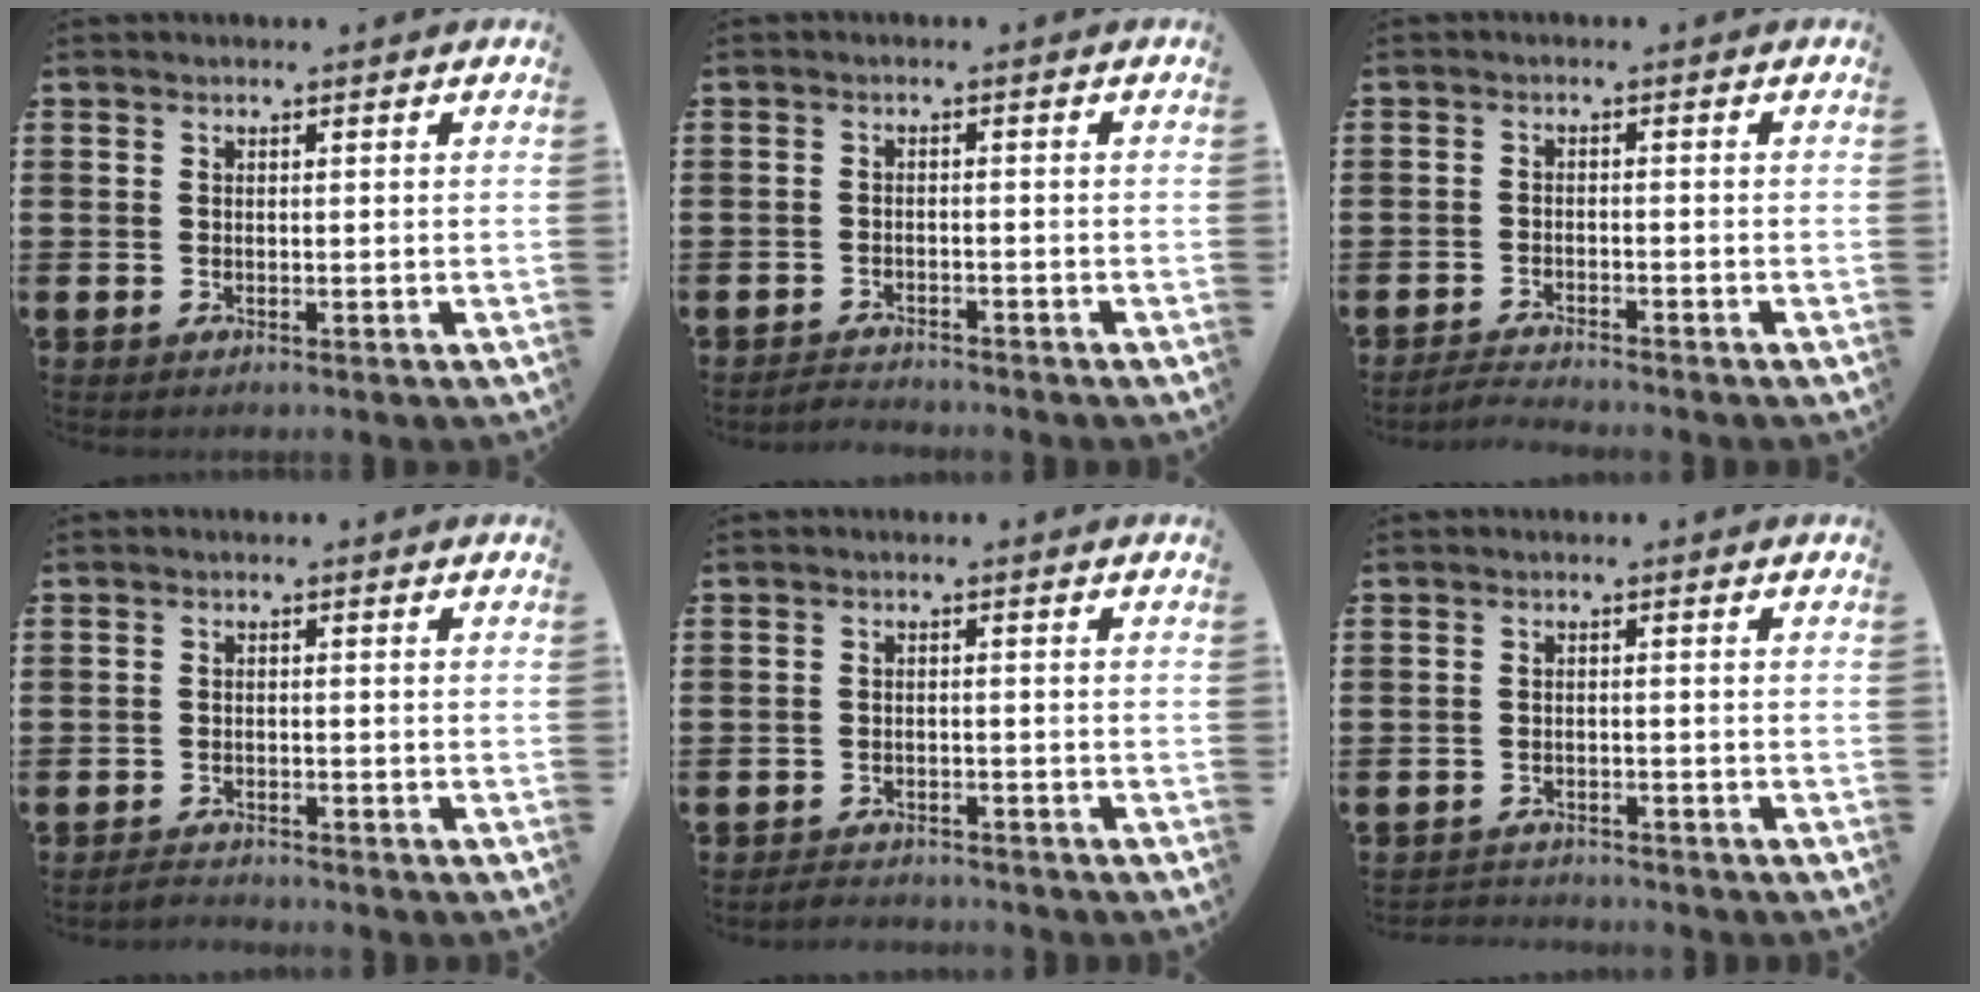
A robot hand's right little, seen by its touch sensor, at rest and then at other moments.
{"total": 1.6, "force": [-1.6, 0.0, -0.2], "torque": [-0.002, 0.004, -0.034]}
{"total": 1.8, "force": [-1.8, -0.1, 0.1], "torque": [-0.004, 0.002, -0.036]}
{"total": 1.4, "force": [-1.4, 0.0, -0.1], "torque": [-0.004, 0.002, -0.029]}
{"total": 1.7, "force": [-1.7, 0.1, -0.2], "torque": [-0.002, 0.004, -0.038]}
{"total": 1.6, "force": [-1.5, 0.1, -0.2], "torque": [-0.001, 0.003, -0.035]}